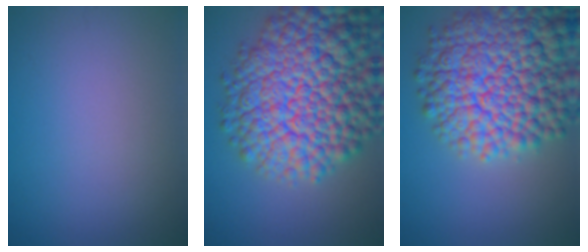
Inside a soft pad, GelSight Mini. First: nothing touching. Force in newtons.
{"total": 15.2, "press": 15.2, "slide": 0.6}
{"total": 14.9, "press": 14.8, "slide": 0.7}